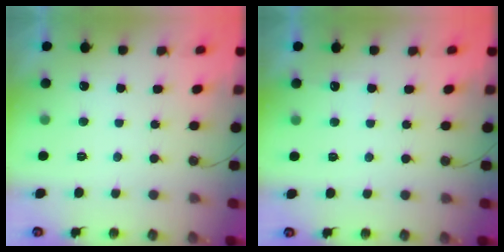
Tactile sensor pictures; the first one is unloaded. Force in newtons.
{"total": 3.0, "press": 3.0, "slide": 0.5}